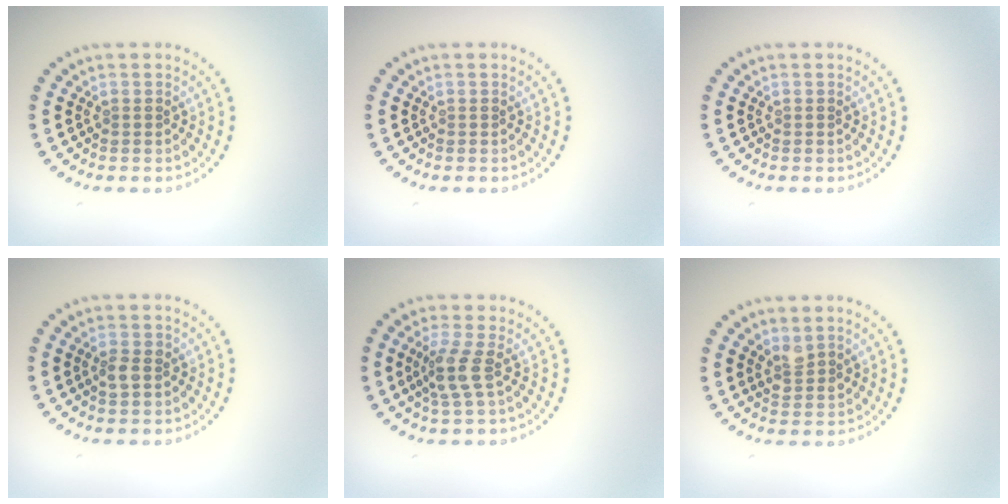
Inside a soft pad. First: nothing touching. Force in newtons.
{"total": 0.0}
{"total": 0.0}
{"total": 1.4, "press": 1.4, "slide": 0.1}
{"total": 2.5, "press": 1.9, "slide": 1.7}
{"total": 1.6, "press": 1.4, "slide": 0.8}